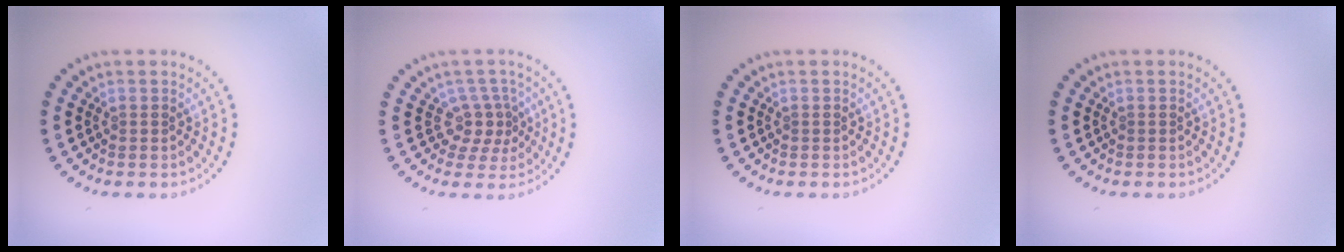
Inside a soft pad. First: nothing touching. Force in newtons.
{"total": 2.5, "press": 1.8, "slide": 1.8}
{"total": 0.0}
{"total": 0.0}